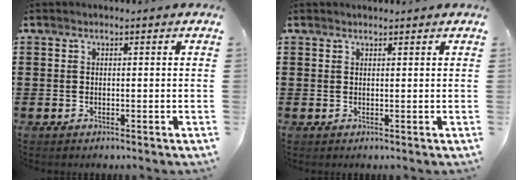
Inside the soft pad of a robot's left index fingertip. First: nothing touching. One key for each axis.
{"total": 0.7, "fx": 0.6, "fy": 0.0, "fz": 0.2, "tx": -0.005, "ty": -0.002, "tz": 0.013}